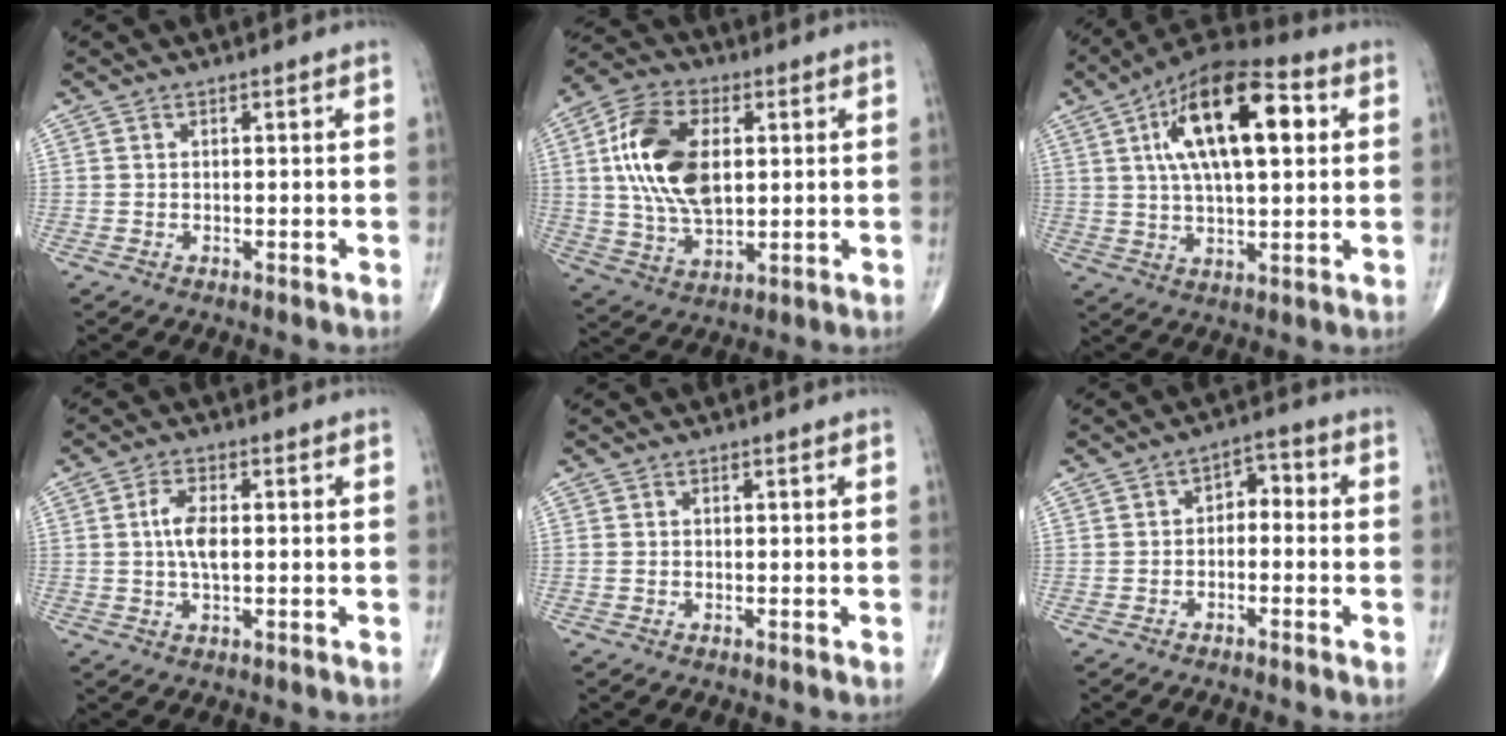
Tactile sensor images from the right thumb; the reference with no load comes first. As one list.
[{"total": 16.6, "force": [2.8, 9.5, 13.2], "torque": [-0.246, 0.001, 0.052]}, {"total": 20.2, "force": [5.6, 8.5, 17.4], "torque": [-0.279, 0.012, 0.083]}, {"total": 5.2, "force": [0.3, 2.2, 4.6], "torque": [-0.097, 0.003, 0.002]}, {"total": 0.0}, {"total": 4.0, "force": [-0.8, 2.7, 2.8], "torque": [-0.024, 0.030, -0.026]}]